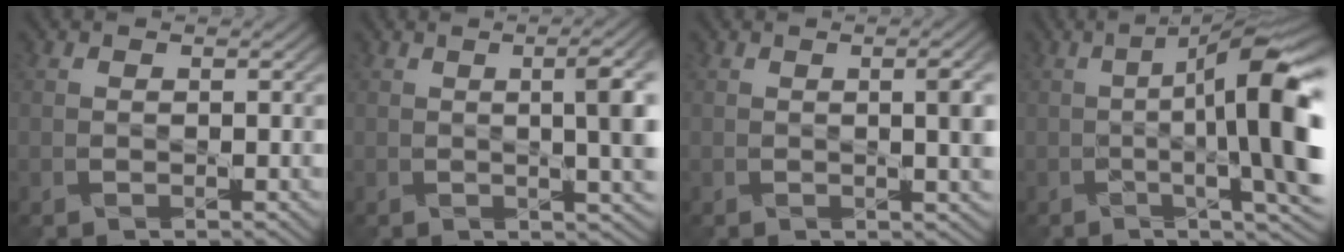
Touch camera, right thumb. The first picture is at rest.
{"total": 7.7, "force": [0.5, 2.4, 7.3], "torque": [-0.069, 0.019, 0.005]}
{"total": 4.4, "force": [0.2, 1.3, 4.2], "torque": [-0.047, 0.004, 0.007]}
{"total": 13.0, "force": [-0.8, 3.1, 12.6], "torque": [-0.174, -0.002, -0.003]}